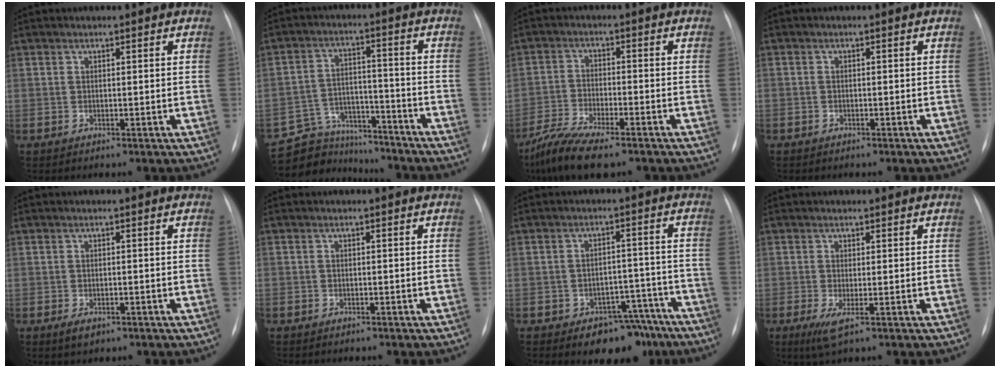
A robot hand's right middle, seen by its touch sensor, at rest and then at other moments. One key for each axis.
{"total": 11.2, "fx": -10.4, "fy": 4.3, "fz": 0.2, "tx": -0.007, "ty": 0.040, "tz": -0.168}
{"total": 9.6, "fx": -7.3, "fy": 1.8, "fz": 6.0, "tx": -0.117, "ty": -0.023, "tz": -0.129}
{"total": 0.9, "fx": -0.6, "fy": 0.6, "fz": 0.0, "tx": -0.007, "ty": 0.003, "tz": -0.009}
{"total": 2.0, "fx": -1.1, "fy": 0.9, "fz": 1.4, "tx": -0.025, "ty": -0.002, "tz": -0.009}
{"total": 0.8, "fx": -0.6, "fy": 0.6, "fz": 0.1, "tx": -0.008, "ty": 0.002, "tz": -0.009}
{"total": 8.2, "fx": -6.0, "fy": 4.5, "fz": 3.4, "tx": -0.016, "ty": 0.029, "tz": -0.079}
{"total": 2.8, "fx": -1.0, "fy": 0.4, "fz": 2.6, "tx": -0.051, "ty": -0.010, "tz": -0.016}